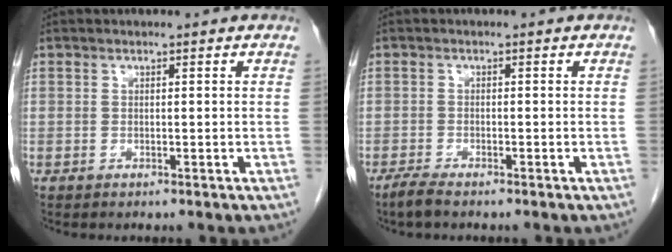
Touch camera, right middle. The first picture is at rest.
{"total": 2.0, "force": [-1.7, 0.2, 1.1], "torque": [-0.034, -0.006, -0.034]}